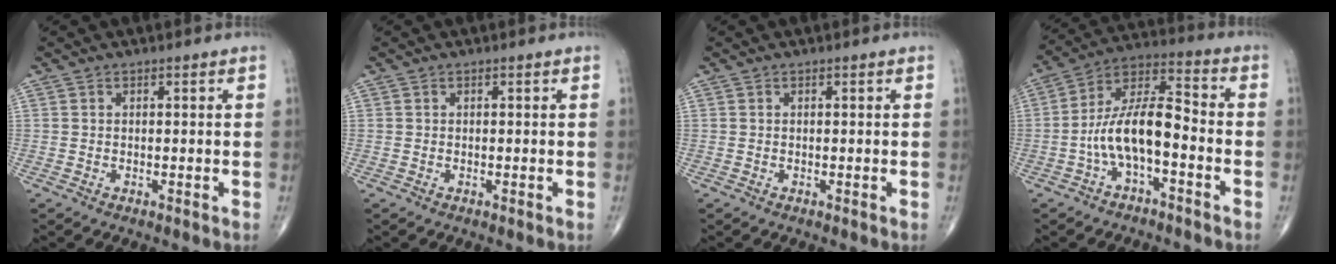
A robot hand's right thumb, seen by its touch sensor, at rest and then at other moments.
{"total": 0.0}
{"total": 0.0}
{"total": 11.9, "force": [-3.5, 4.8, 10.3], "torque": [-0.192, 0.055, -0.070]}